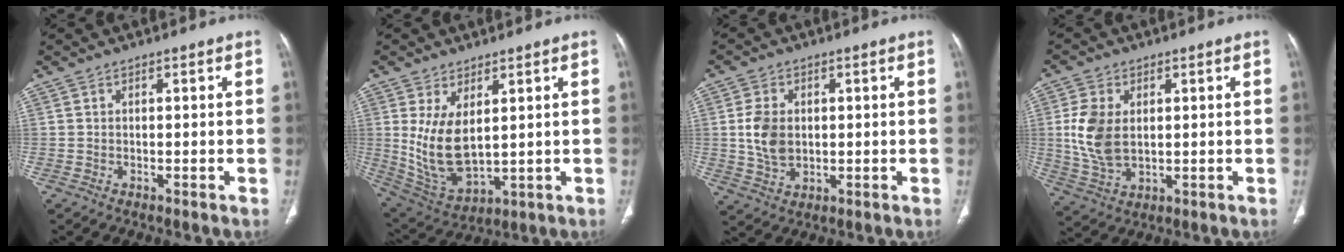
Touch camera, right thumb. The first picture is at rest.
{"total": 11.3, "force": [2.2, 6.1, 9.3], "torque": [-0.175, -0.021, 0.068]}
{"total": 7.0, "force": [0.5, 5.0, 4.9], "torque": [-0.087, -0.002, 0.018]}
{"total": 9.6, "force": [1.1, 6.1, 7.3], "torque": [-0.152, -0.006, 0.032]}